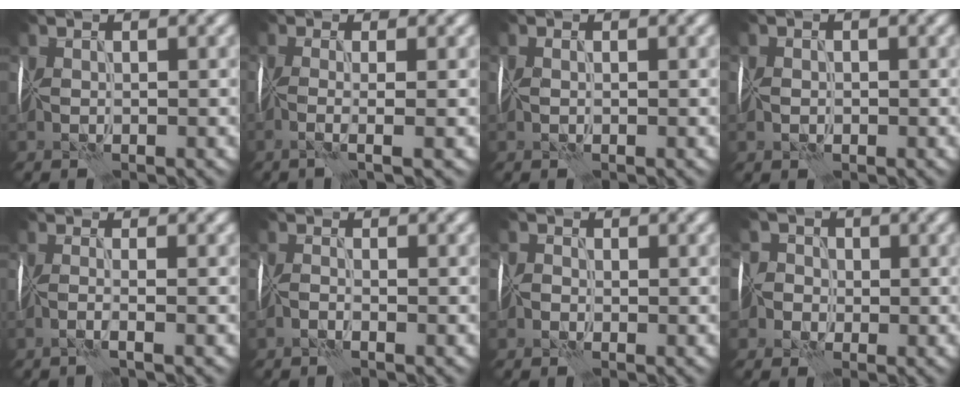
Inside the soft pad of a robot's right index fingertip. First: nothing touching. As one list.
[{"total": 2.3, "force": [-0.8, 0.2, 2.1], "torque": [-0.037, -0.006, -0.027]}, {"total": 0.6, "force": [-0.1, 0.4, 0.5], "torque": [-0.010, 0.001, -0.006]}, {"total": 1.1, "force": [-0.6, 0.8, 0.4], "torque": [-0.011, -0.005, -0.014]}, {"total": 1.5, "force": [-1.0, -0.2, 1.1], "torque": [-0.024, -0.003, -0.031]}, {"total": 1.1, "force": [-0.9, -0.2, 0.4], "torque": [-0.016, 0.001, -0.024]}, {"total": 0.8, "force": [-0.7, 0.4, 0.0], "torque": [0.005, 0.002, -0.021]}, {"total": 3.8, "force": [-1.3, 3.4, 1.0], "torque": [0.008, 0.017, -0.054]}]